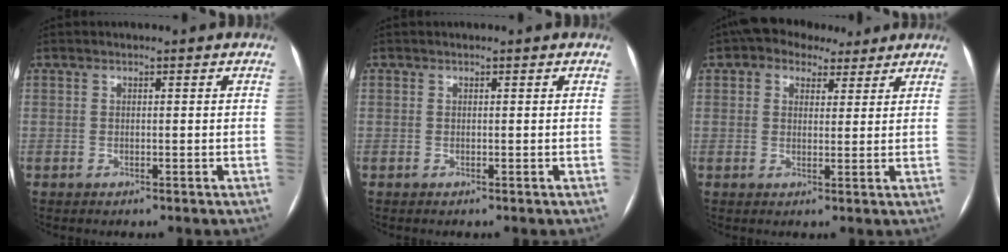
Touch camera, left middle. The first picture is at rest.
{"total": 0.0}
{"total": 7.5, "force": [4.7, 5.1, 2.9], "torque": [-0.037, 0.039, 0.070]}